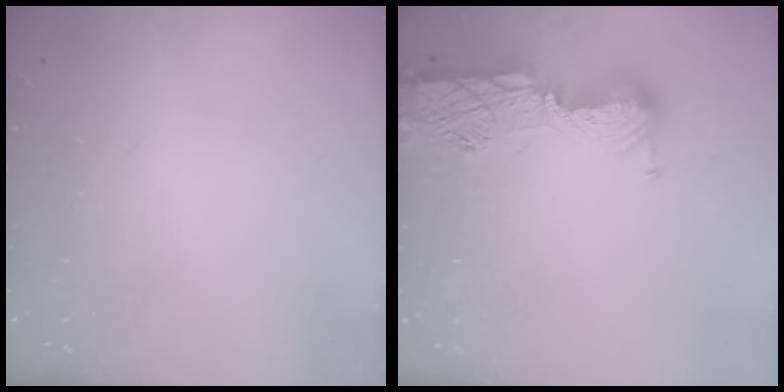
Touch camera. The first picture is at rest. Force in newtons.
{"total": 16.3, "press": 15.3, "slide": 5.7}